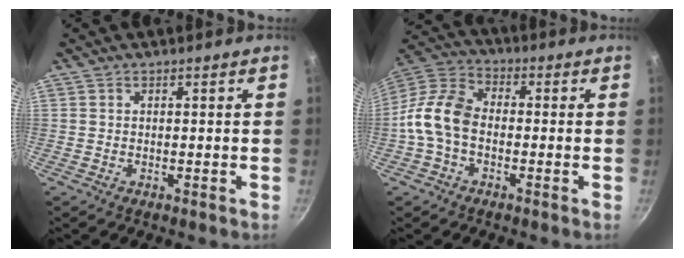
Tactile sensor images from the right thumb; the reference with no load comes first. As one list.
[{"total": 10.6, "force": [-2.0, 7.2, 7.6], "torque": [-0.138, 0.036, -0.061]}]